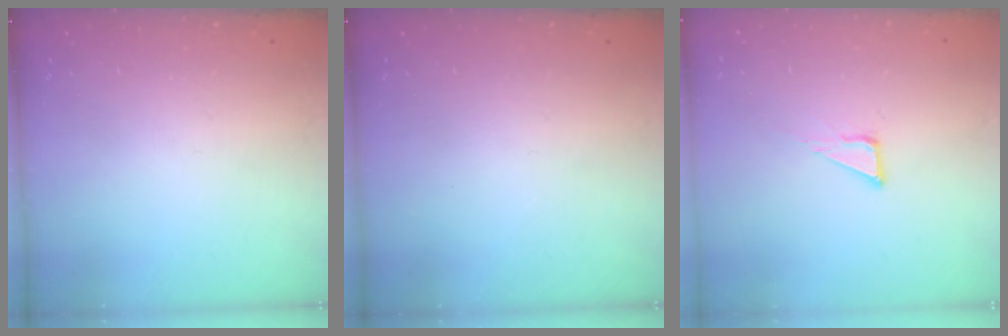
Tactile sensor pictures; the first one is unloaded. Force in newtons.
{"total": 0.0}
{"total": 1.9, "press": 1.9, "slide": 0.1}